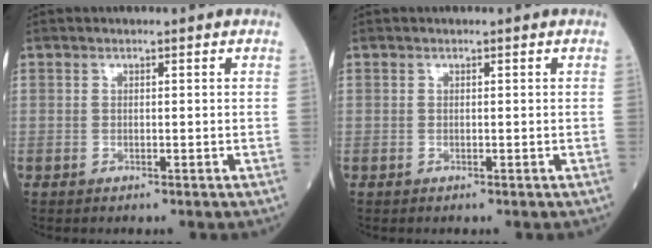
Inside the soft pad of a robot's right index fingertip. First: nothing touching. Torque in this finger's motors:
{"motor_torque": [0.00, 0.00, 0.01, 0.01]}